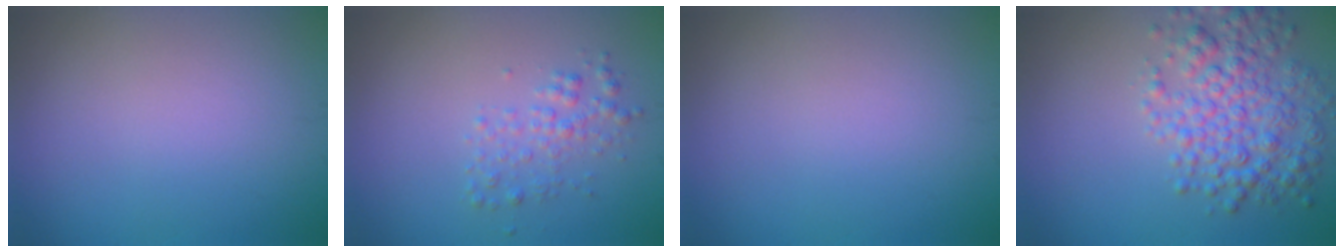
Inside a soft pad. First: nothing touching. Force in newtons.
{"total": 2.0, "press": 2.0, "slide": 0.1}
{"total": 0.0}
{"total": 5.7, "press": 5.7, "slide": 0.2}